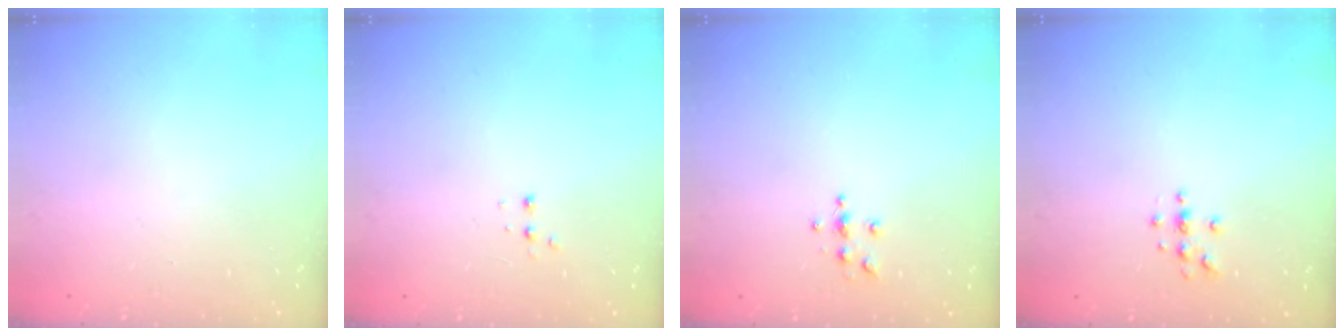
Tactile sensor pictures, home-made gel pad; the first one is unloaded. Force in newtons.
{"total": 3.3, "press": 3.2, "slide": 0.7}
{"total": 4.6, "press": 4.5, "slide": 0.5}
{"total": 3.8, "press": 3.8, "slide": 0.4}